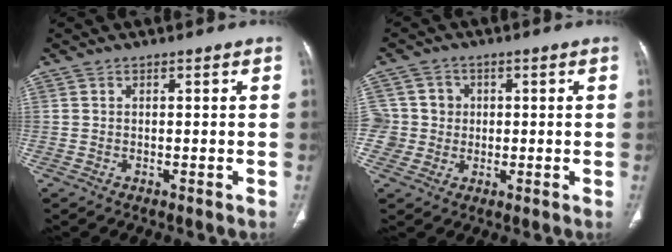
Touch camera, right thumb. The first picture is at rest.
{"total": 6.5, "force": [0.0, 6.5, 0.5], "torque": [0.021, 0.014, -0.001]}